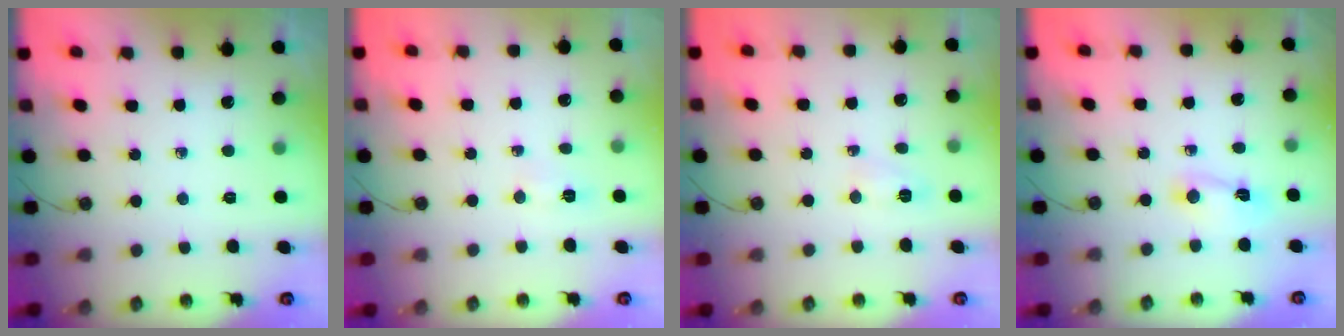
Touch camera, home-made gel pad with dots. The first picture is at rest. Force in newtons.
{"total": 2.9, "press": 2.7, "slide": 1.0}
{"total": 3.6, "press": 3.4, "slide": 1.2}
{"total": 2.5, "press": 2.5, "slide": 0.3}